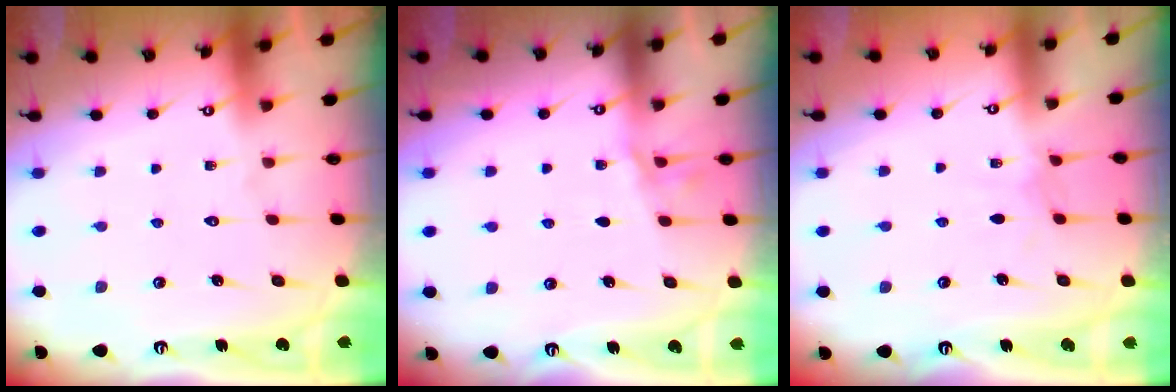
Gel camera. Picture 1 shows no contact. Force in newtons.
{"total": 3.5, "press": 3.4, "slide": 0.5}
{"total": 2.9, "press": 2.9, "slide": 0.2}